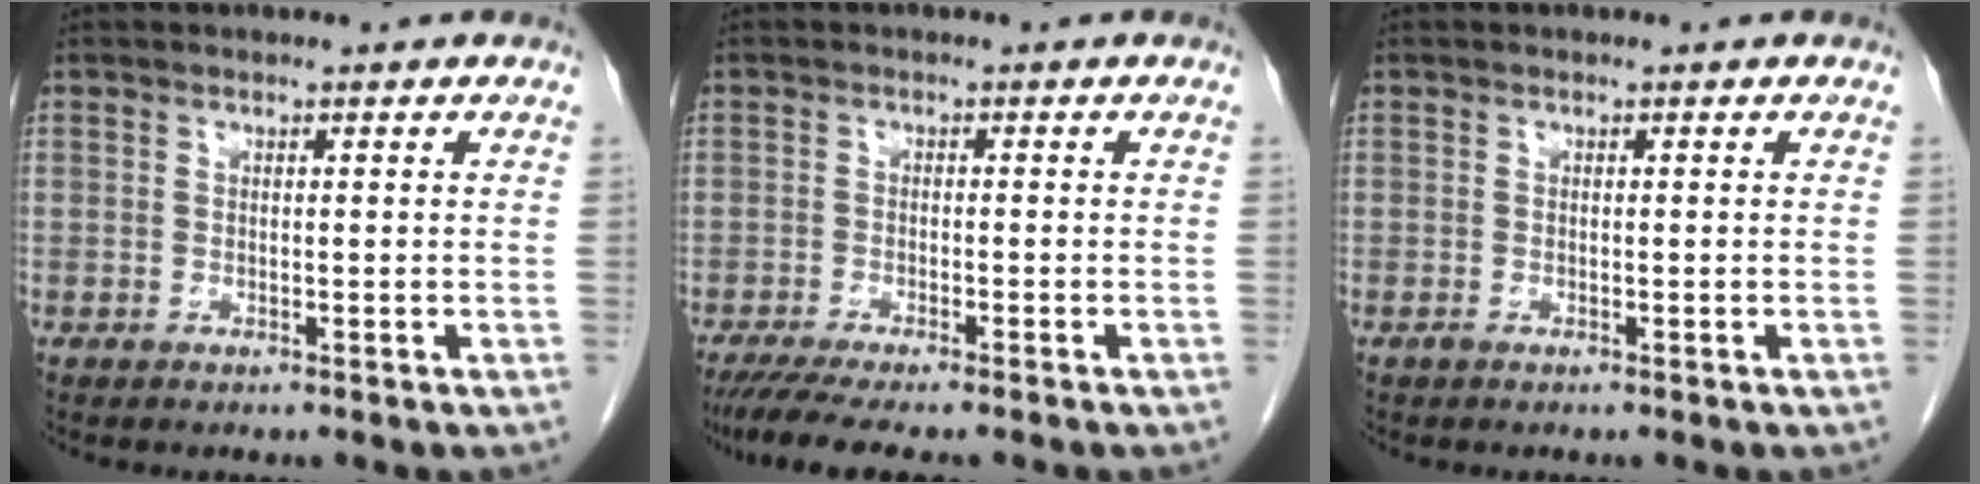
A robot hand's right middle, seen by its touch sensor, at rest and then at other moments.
{"total": 9.1, "force": [-7.8, 1.2, 4.5], "torque": [-0.070, -0.020, -0.121]}
{"total": 0.0}